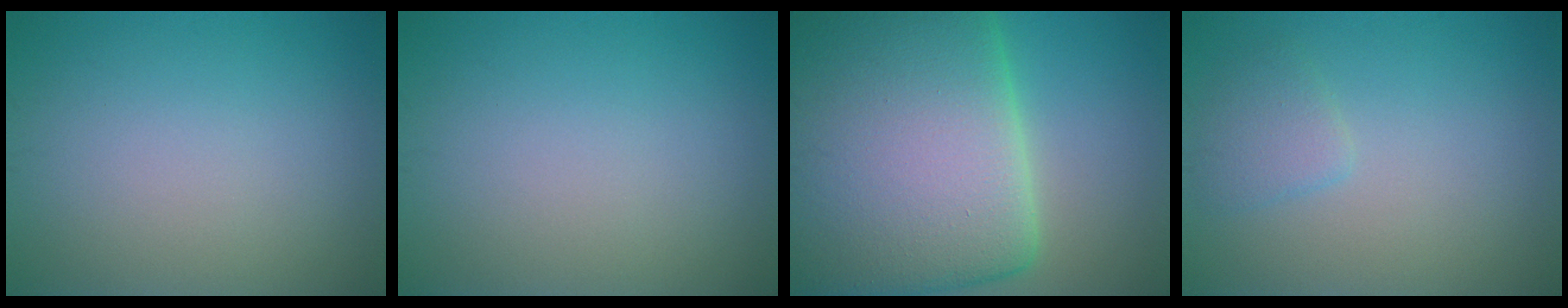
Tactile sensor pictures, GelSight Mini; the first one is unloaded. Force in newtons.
{"total": 0.0}
{"total": 23.5, "press": 23.5, "slide": 1.1}
{"total": 1.7, "press": 1.7, "slide": 0.2}